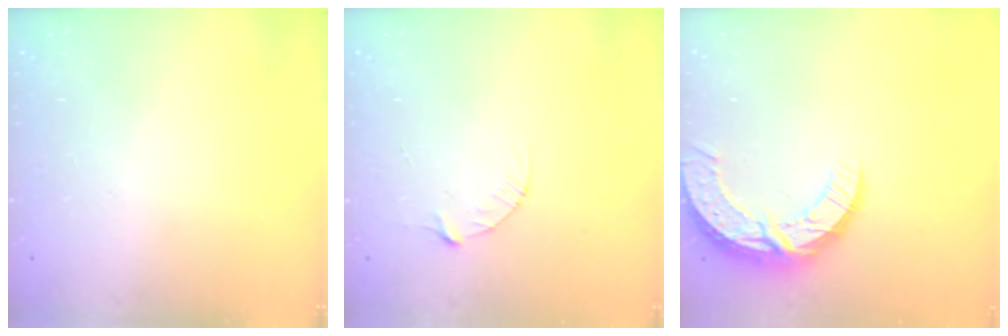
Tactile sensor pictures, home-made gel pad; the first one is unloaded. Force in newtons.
{"total": 3.2, "press": 3.2, "slide": 0.3}
{"total": 10.2, "press": 10.2, "slide": 0.8}